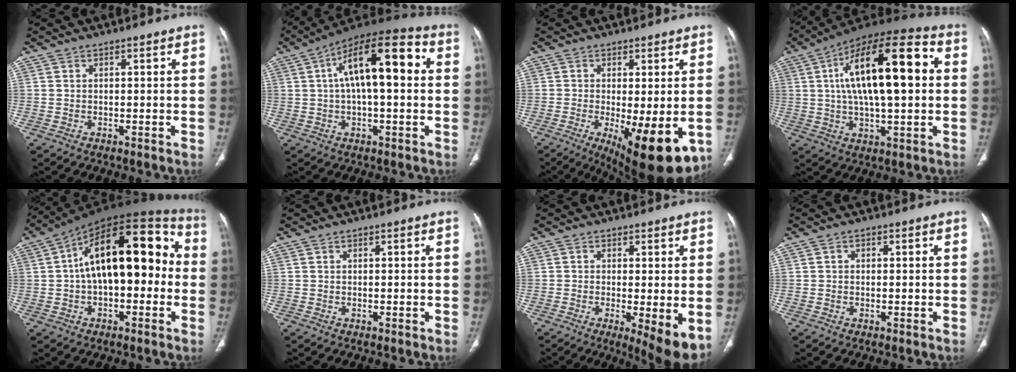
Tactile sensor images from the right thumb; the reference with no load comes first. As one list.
[{"total": 17.3, "force": [3.1, 6.7, 15.7], "torque": [-0.242, 0.035, 0.039]}, {"total": 14.4, "force": [-4.3, 4.6, 12.9], "torque": [-0.167, -0.023, -0.049]}, {"total": 22.8, "force": [3.7, 8.7, 20.8], "torque": [-0.336, 0.024, 0.051]}, {"total": 22.5, "force": [1.0, 11.5, 19.3], "torque": [-0.278, 0.053, 0.002]}, {"total": 0.0}, {"total": 8.4, "force": [-2.0, 2.1, 7.9], "torque": [-0.118, -0.024, -0.029]}, {"total": 0.7, "force": [0.1, 0.6, 0.4], "torque": [-0.003, 0.002, -0.001]}]